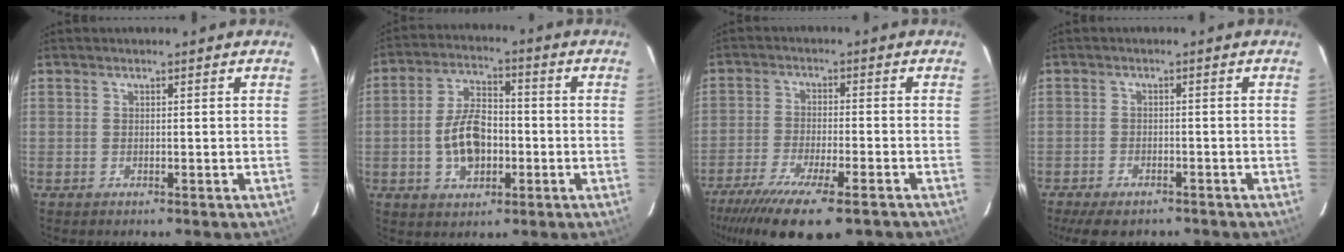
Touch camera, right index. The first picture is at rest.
{"total": 10.0, "force": [-2.1, 6.0, 7.7], "torque": [-0.148, 0.015, -0.028]}
{"total": 17.3, "force": [-12.5, 4.1, 11.2], "torque": [-0.227, -0.062, -0.206]}
{"total": 7.4, "force": [-5.7, 3.2, 3.3], "torque": [-0.081, -0.013, -0.087]}